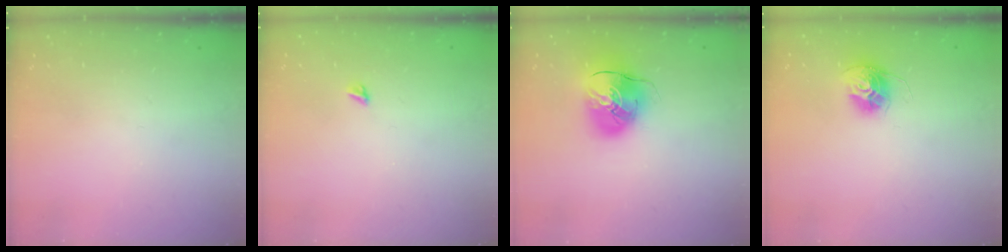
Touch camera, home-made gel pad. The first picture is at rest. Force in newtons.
{"total": 3.9, "press": 3.8, "slide": 0.5}
{"total": 11.4, "press": 11.3, "slide": 1.8}
{"total": 11.9, "press": 11.9, "slide": 1.0}